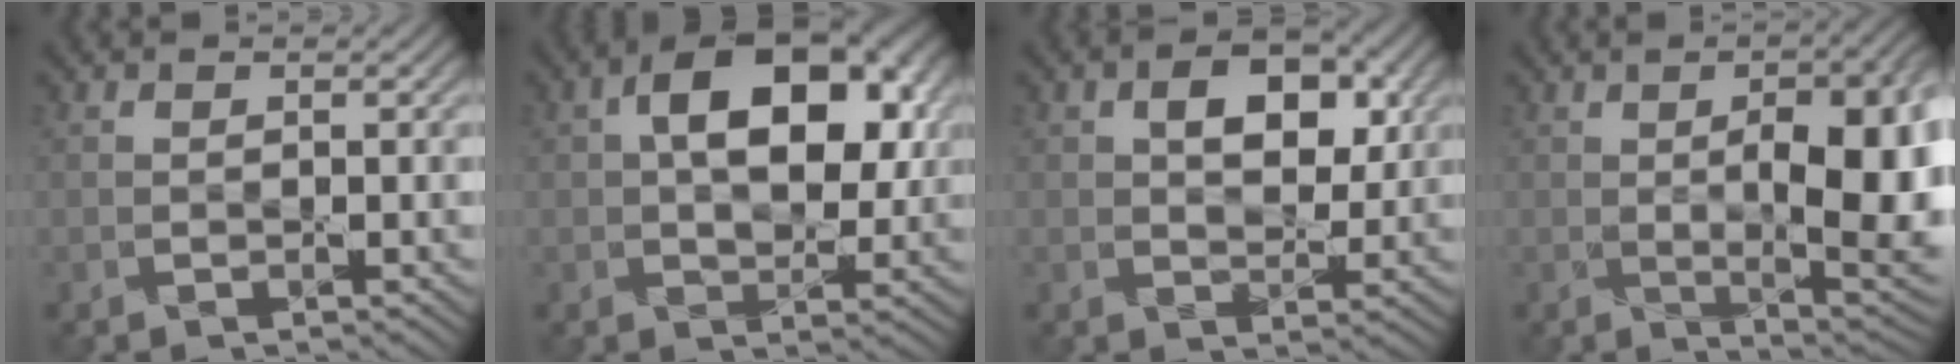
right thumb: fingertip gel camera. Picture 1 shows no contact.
{"total": 12.1, "force": [2.5, 6.9, 9.7], "torque": [-0.150, 0.005, 0.032]}
{"total": 6.3, "force": [1.8, 3.7, 4.7], "torque": [-0.073, -0.001, 0.021]}
{"total": 13.8, "force": [0.0, 5.2, 12.8], "torque": [-0.164, 0.003, 0.006]}